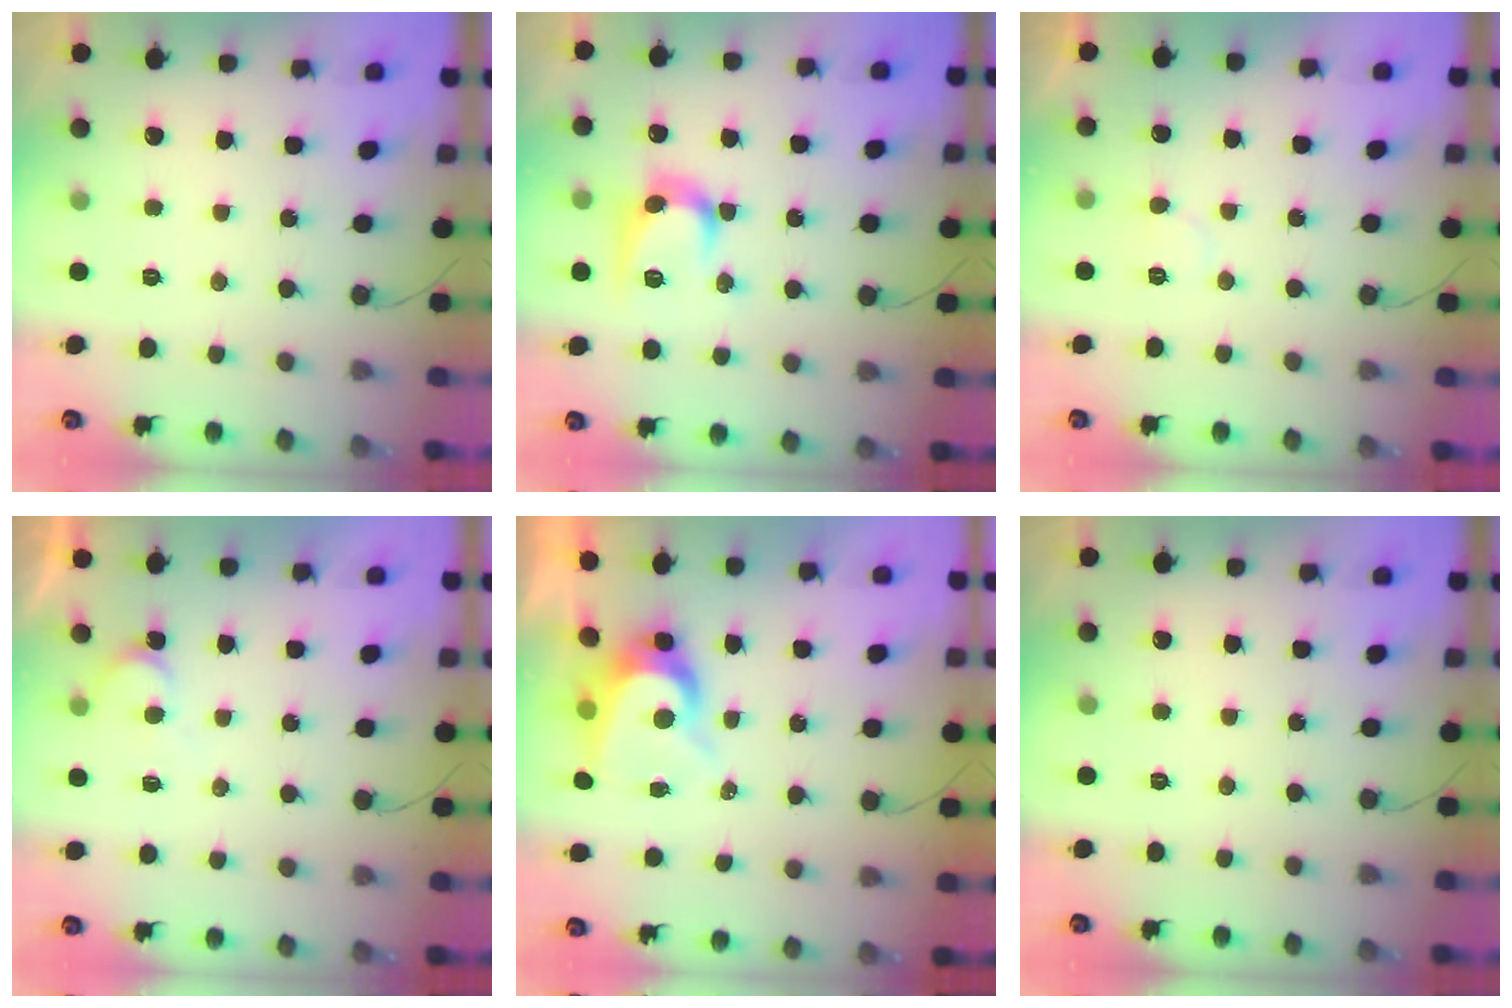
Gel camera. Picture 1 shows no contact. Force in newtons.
{"total": 11.0, "press": 11.0, "slide": 0.7}
{"total": 4.2, "press": 4.2, "slide": 0.3}
{"total": 5.8, "press": 5.8, "slide": 0.3}
{"total": 7.6, "press": 7.6, "slide": 0.5}
{"total": 0.0}